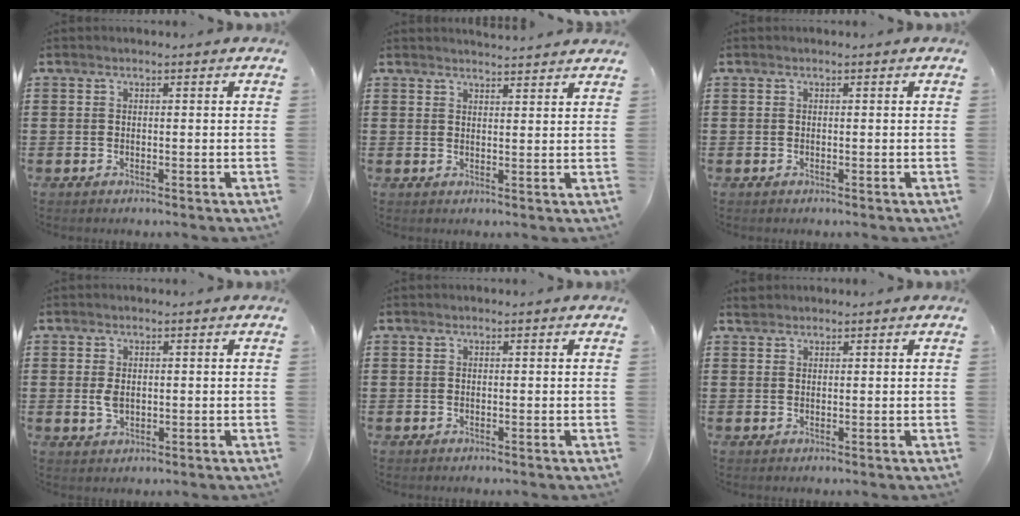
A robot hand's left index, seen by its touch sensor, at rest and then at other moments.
{"total": 2.3, "force": [2.3, -0.2, 0.0], "torque": [-0.007, -0.006, 0.044]}
{"total": 0.0}
{"total": 2.6, "force": [0.2, 1.5, 2.1], "torque": [-0.049, 0.000, 0.001]}
{"total": 0.0}
{"total": 1.1, "force": [1.0, 0.4, 0.1], "torque": [-0.004, 0.002, 0.021]}